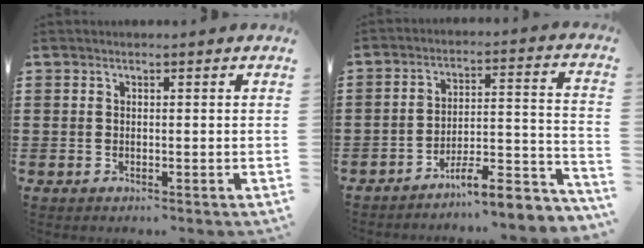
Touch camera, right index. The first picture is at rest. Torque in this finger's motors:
{"motor_torque": [-0.17, 0.19, 0.02, 0.00]}